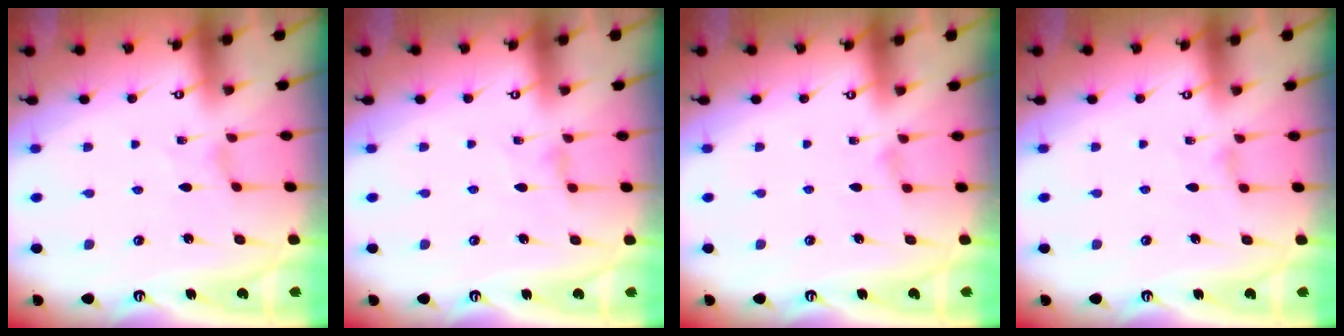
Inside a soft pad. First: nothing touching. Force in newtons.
{"total": 2.0, "press": 2.0, "slide": 0.4}
{"total": 3.8, "press": 3.7, "slide": 0.5}
{"total": 1.1, "press": 1.1, "slide": 0.4}